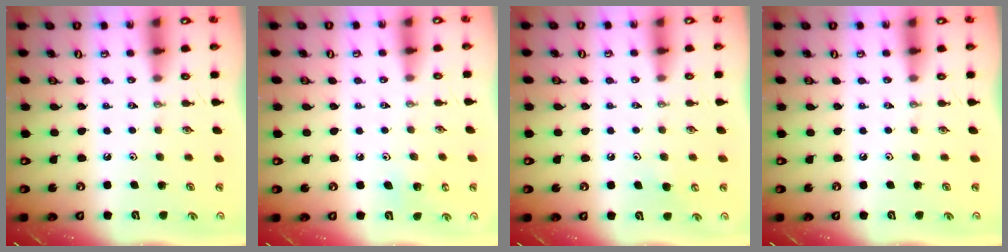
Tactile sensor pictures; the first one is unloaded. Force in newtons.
{"total": 4.1, "press": 4.1, "slide": 0.4}
{"total": 4.8, "press": 4.7, "slide": 1.0}
{"total": 0.0}